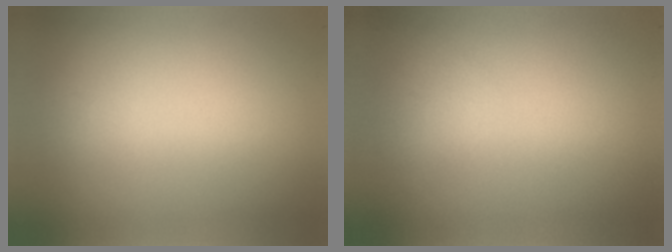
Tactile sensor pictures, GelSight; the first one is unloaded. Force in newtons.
{"total": 1.3}